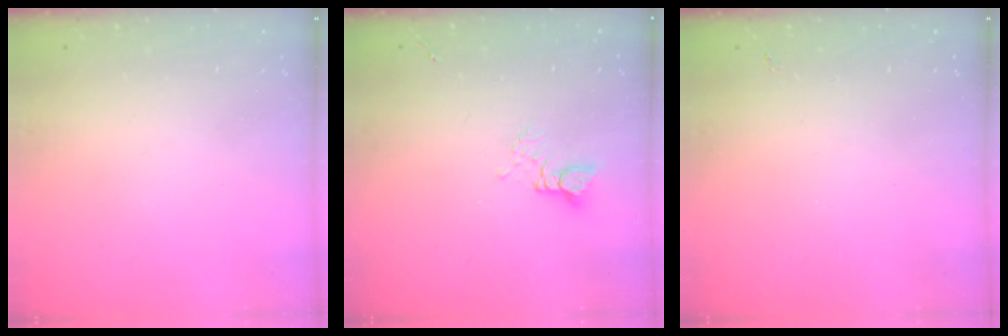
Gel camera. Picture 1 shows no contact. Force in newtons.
{"total": 2.4, "press": 2.4, "slide": 0.2}
{"total": 1.3, "press": 1.3, "slide": 0.3}